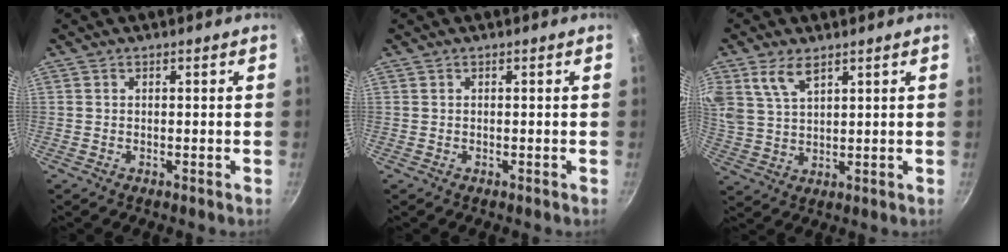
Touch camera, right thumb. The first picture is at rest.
{"total": 0.0}
{"total": 6.9, "force": [4.1, 3.4, 4.3], "torque": [-0.077, -0.018, 0.087]}